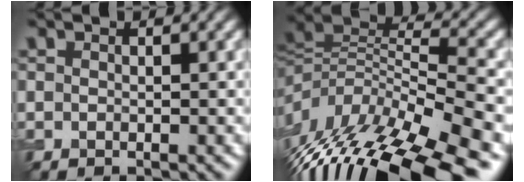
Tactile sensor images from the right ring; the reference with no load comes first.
{"total": 13.9, "force": [-7.0, 5.2, 10.9], "torque": [-0.222, -0.002, -0.109]}